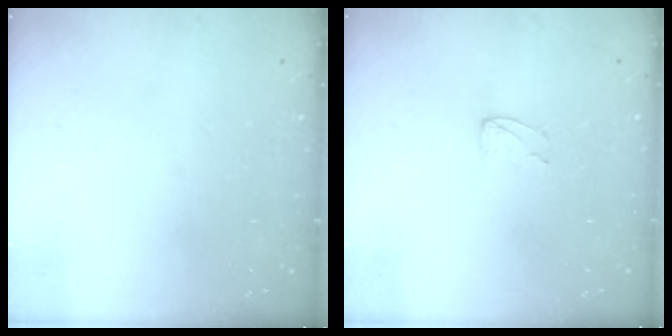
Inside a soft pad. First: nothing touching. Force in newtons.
{"total": 2.4, "press": 2.4, "slide": 0.2}